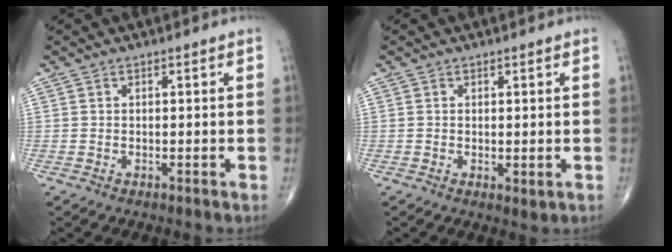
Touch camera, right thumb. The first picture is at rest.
{"total": 1.4, "force": [0.0, 0.6, 1.3], "torque": [-0.024, -0.008, 0.001]}